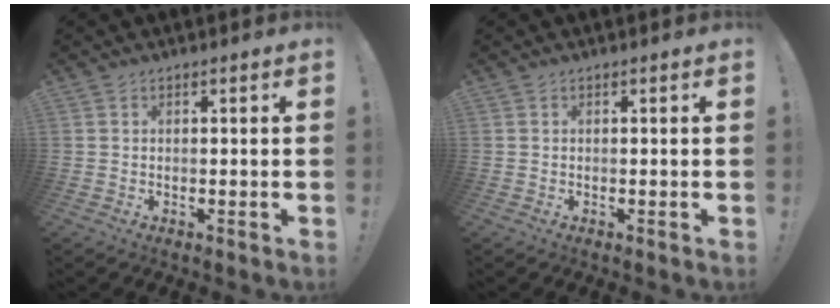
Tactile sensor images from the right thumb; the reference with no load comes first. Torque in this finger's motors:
{"motor_torque": [-0.01, -0.01, 0.03, 0.03, 0.00]}